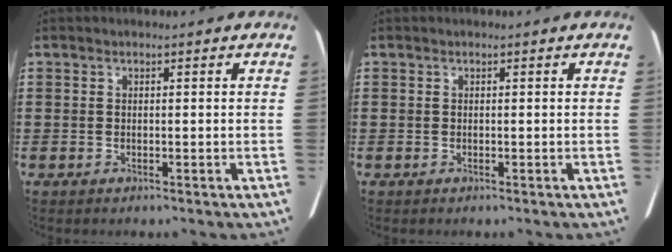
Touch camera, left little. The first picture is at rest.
{"total": 0.0}